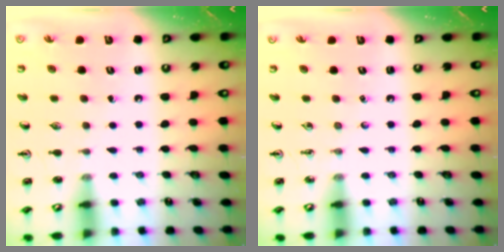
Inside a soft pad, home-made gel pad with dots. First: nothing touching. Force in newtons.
{"total": 0.0}